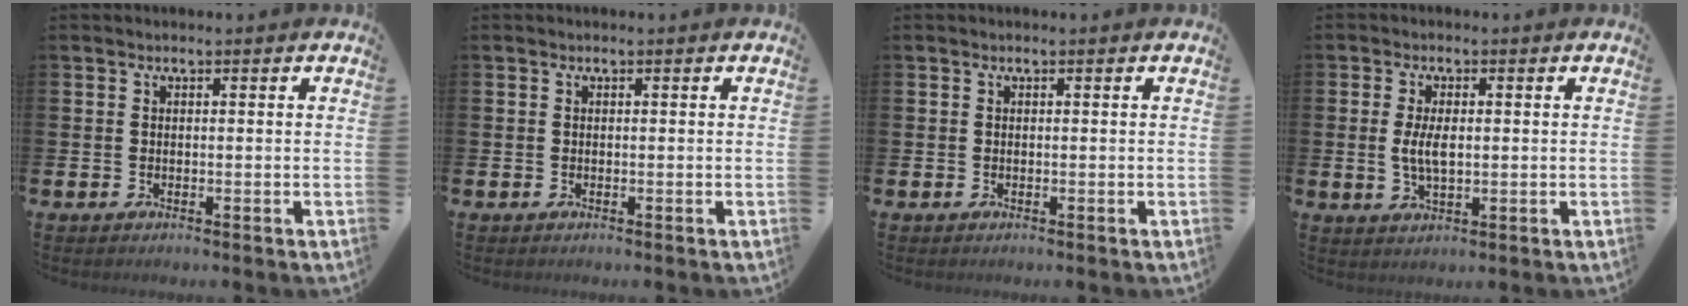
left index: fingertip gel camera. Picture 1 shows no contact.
{"total": 0.0}
{"total": 0.0}
{"total": 3.9, "force": [0.2, 1.8, 3.4], "torque": [-0.060, 0.002, 0.001]}